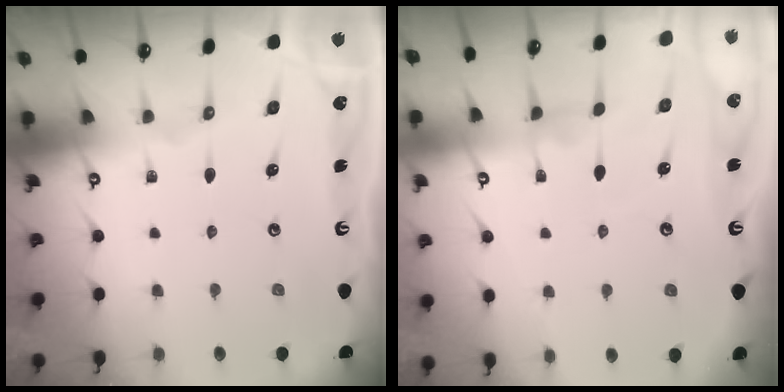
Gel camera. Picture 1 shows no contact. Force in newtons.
{"total": 2.5, "press": 2.4, "slide": 0.5}